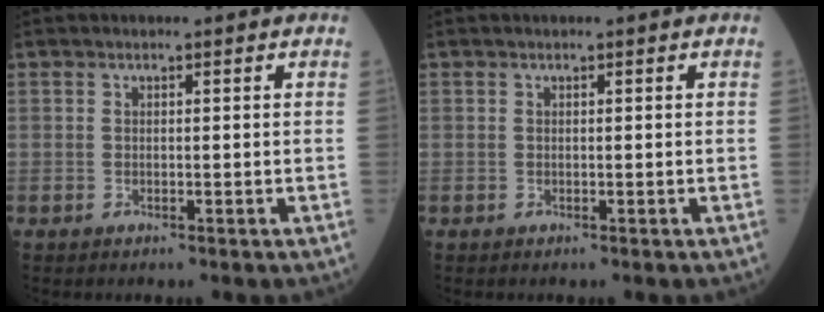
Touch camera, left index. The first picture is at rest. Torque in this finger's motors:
{"motor_torque": [0.03, 0.03, 0.00, 0.01]}